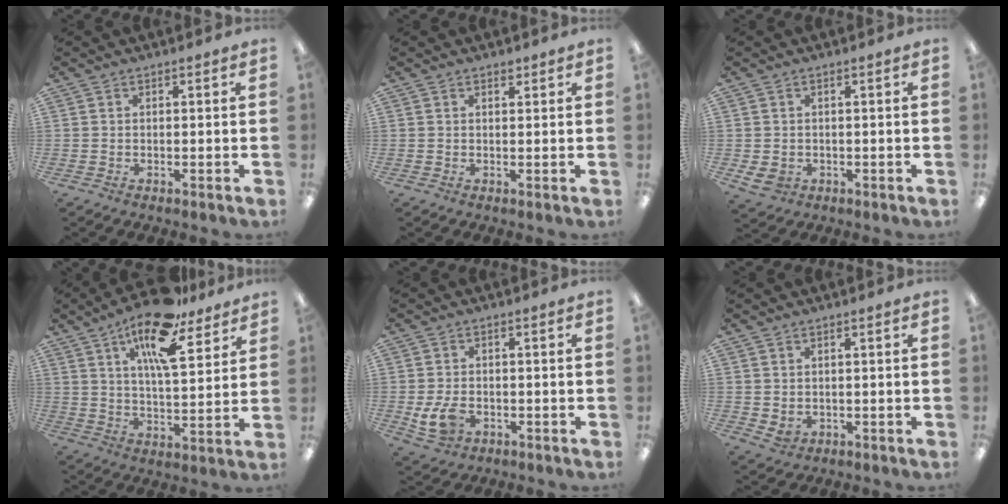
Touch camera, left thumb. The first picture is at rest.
{"total": 1.0, "force": [0.9, 0.4, 0.4], "torque": [0.000, -0.003, 0.015]}
{"total": 3.1, "force": [-0.7, 2.6, 1.6], "torque": [-0.039, 0.000, -0.015]}
{"total": 16.3, "force": [10.9, 5.5, 10.8], "torque": [-0.179, -0.051, 0.180]}
{"total": 6.7, "force": [-1.5, 4.6, 4.6], "torque": [-0.096, 0.001, -0.028]}
{"total": 1.9, "force": [0.7, 1.5, 0.8], "torque": [-0.008, -0.004, 0.012]}